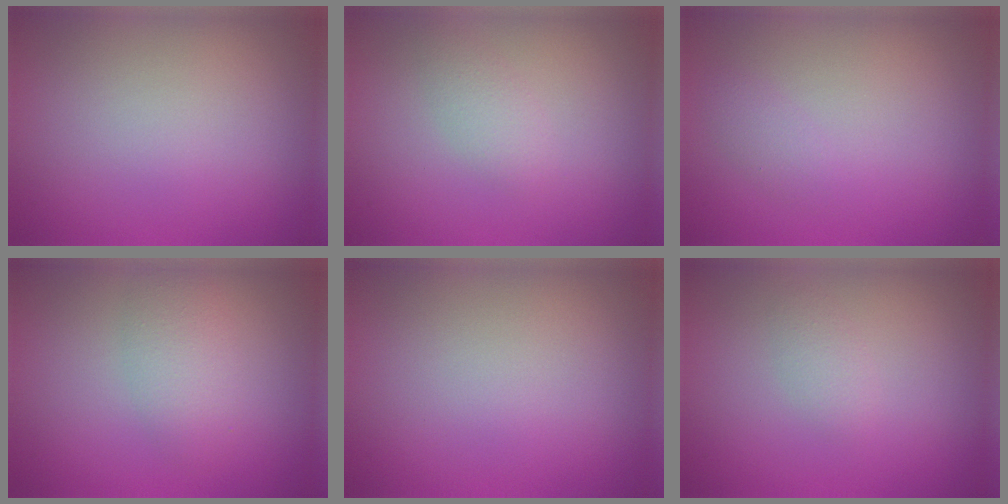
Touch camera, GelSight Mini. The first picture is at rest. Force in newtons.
{"total": 1.5, "press": 1.5, "slide": 0.0}
{"total": 0.9, "press": 0.9, "slide": 0.0}
{"total": 2.7, "press": 2.7, "slide": 0.2}
{"total": 0.0}
{"total": 1.1, "press": 1.1, "slide": 0.1}